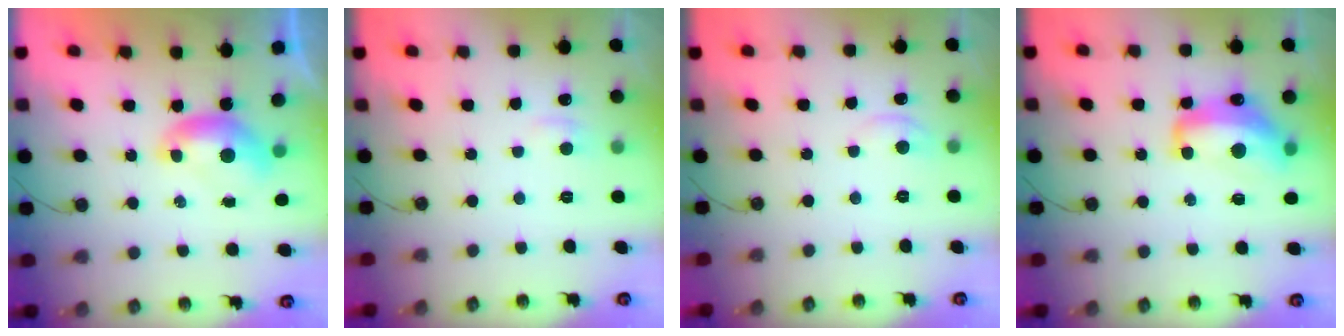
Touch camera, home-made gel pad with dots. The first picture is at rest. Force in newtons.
{"total": 1.2, "press": 0.9, "slide": 0.8}
{"total": 1.3, "press": 1.2, "slide": 0.4}
{"total": 8.6, "press": 8.5, "slide": 0.9}